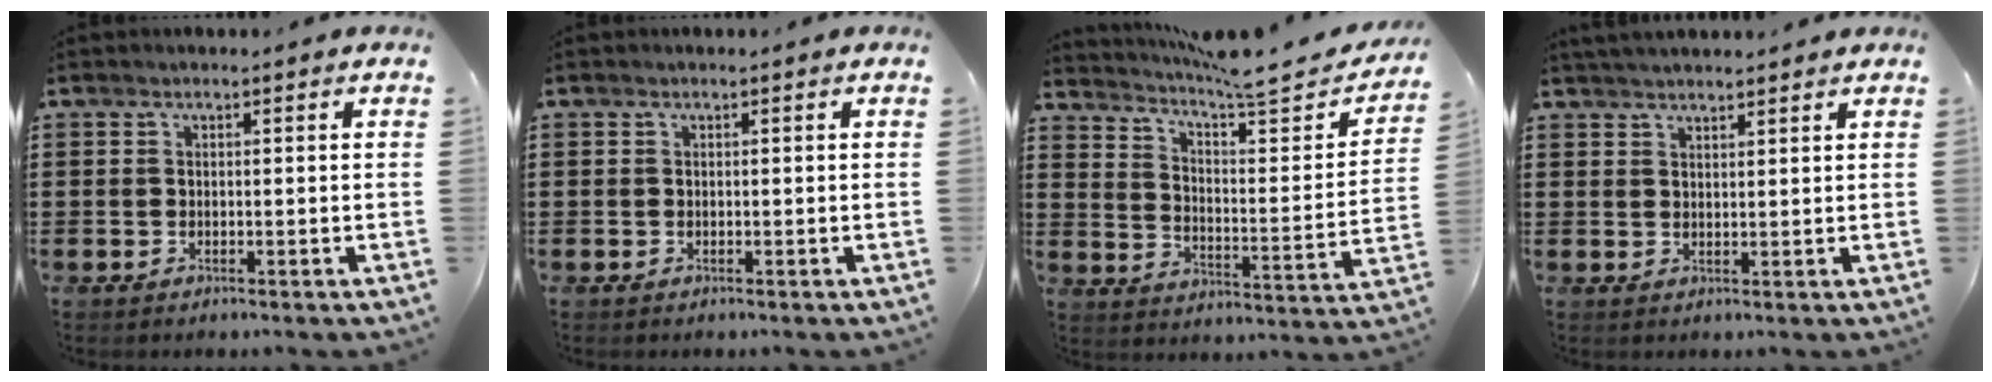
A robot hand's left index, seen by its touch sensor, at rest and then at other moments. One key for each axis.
{"total": 0.0}
{"total": 6.6, "fx": 5.9, "fy": 0.3, "fz": 3.1, "tx": -0.072, "ty": -0.046, "tz": 0.091}
{"total": 1.6, "fx": 1.5, "fy": 0.3, "fz": 0.4, "tx": -0.009, "ty": 0.002, "tz": 0.029}